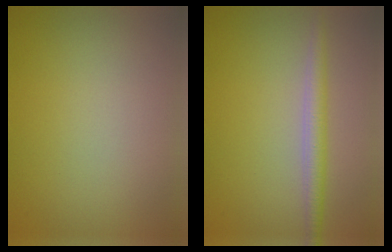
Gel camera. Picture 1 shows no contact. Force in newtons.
{"total": 2.5, "press": 2.5, "slide": 0.1}